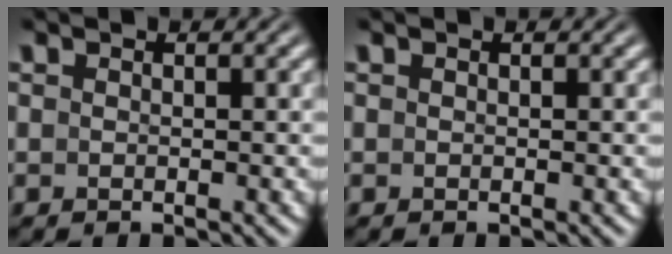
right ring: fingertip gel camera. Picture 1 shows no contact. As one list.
[{"total": 0.0}]